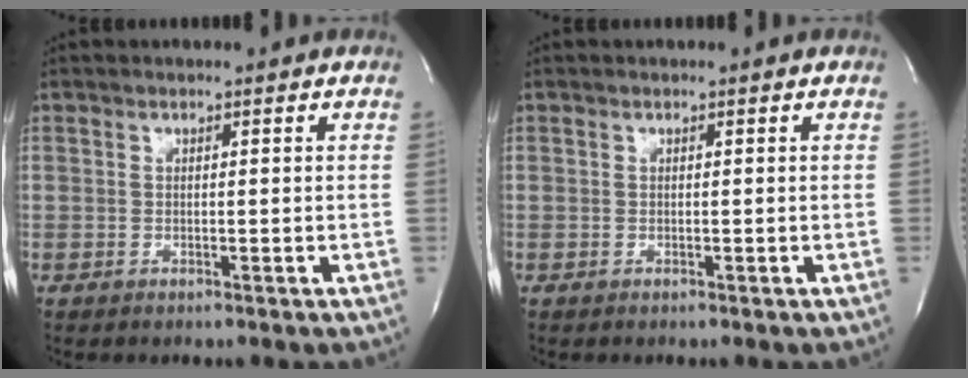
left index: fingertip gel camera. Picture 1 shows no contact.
{"total": 0.0}